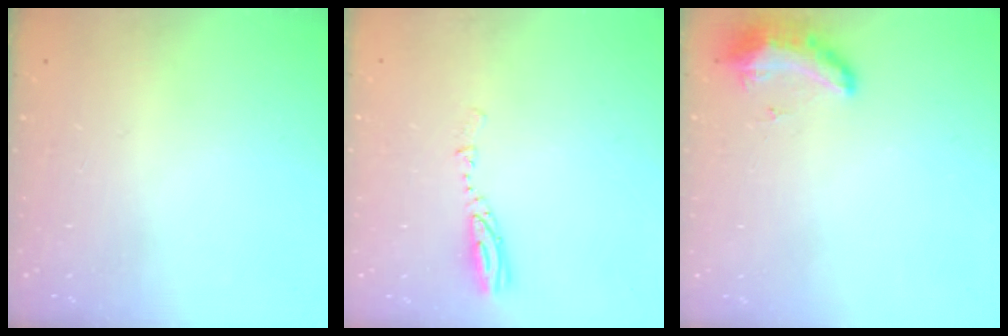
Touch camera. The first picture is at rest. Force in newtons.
{"total": 3.6, "press": 3.5, "slide": 0.4}
{"total": 8.7, "press": 8.5, "slide": 1.6}